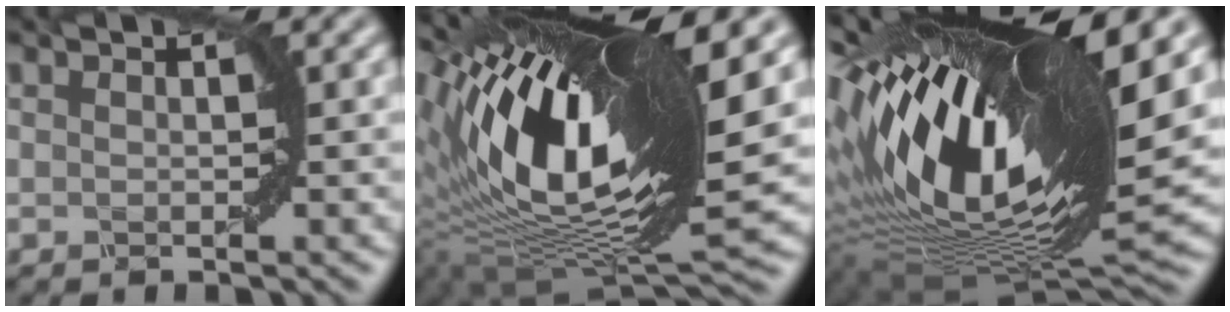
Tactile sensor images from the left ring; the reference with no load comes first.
{"total": 15.2, "force": [4.9, 5.6, 13.3], "torque": [-0.254, 0.010, 0.086]}
{"total": 17.7, "force": [4.1, 5.9, 16.2], "torque": [-0.294, 0.000, 0.082]}